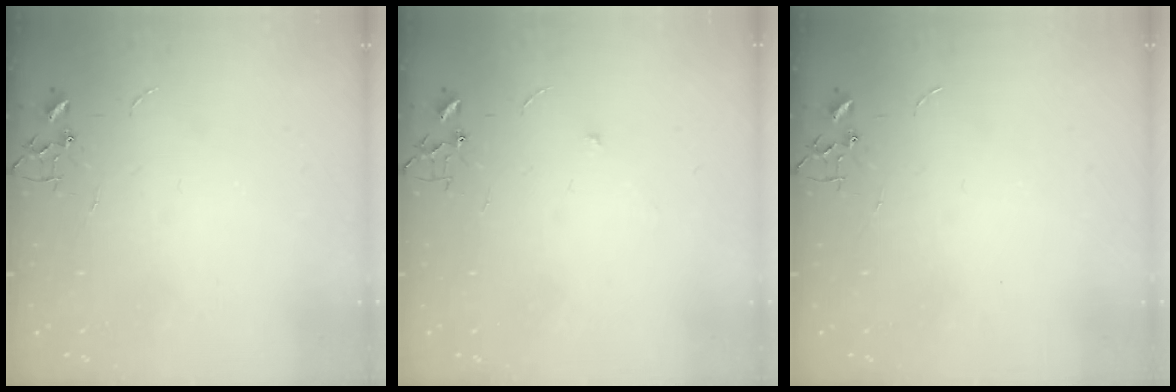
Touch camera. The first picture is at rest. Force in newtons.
{"total": 3.7, "press": 3.6, "slide": 0.6}
{"total": 0.0}